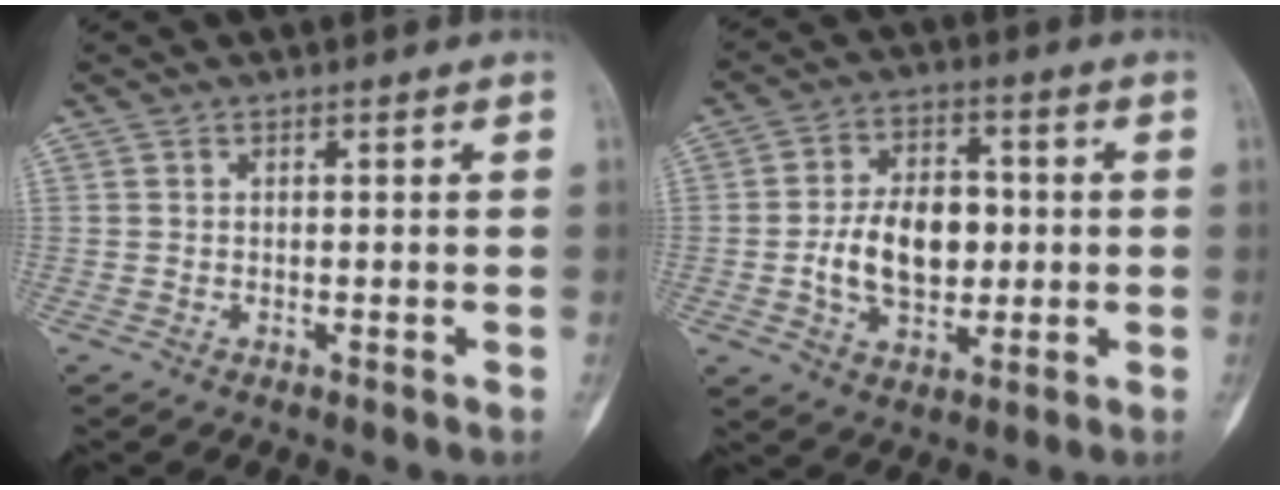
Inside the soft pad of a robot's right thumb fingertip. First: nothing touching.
{"total": 12.4, "force": [-0.6, 8.1, 9.3], "torque": [-0.131, 0.014, -0.008]}